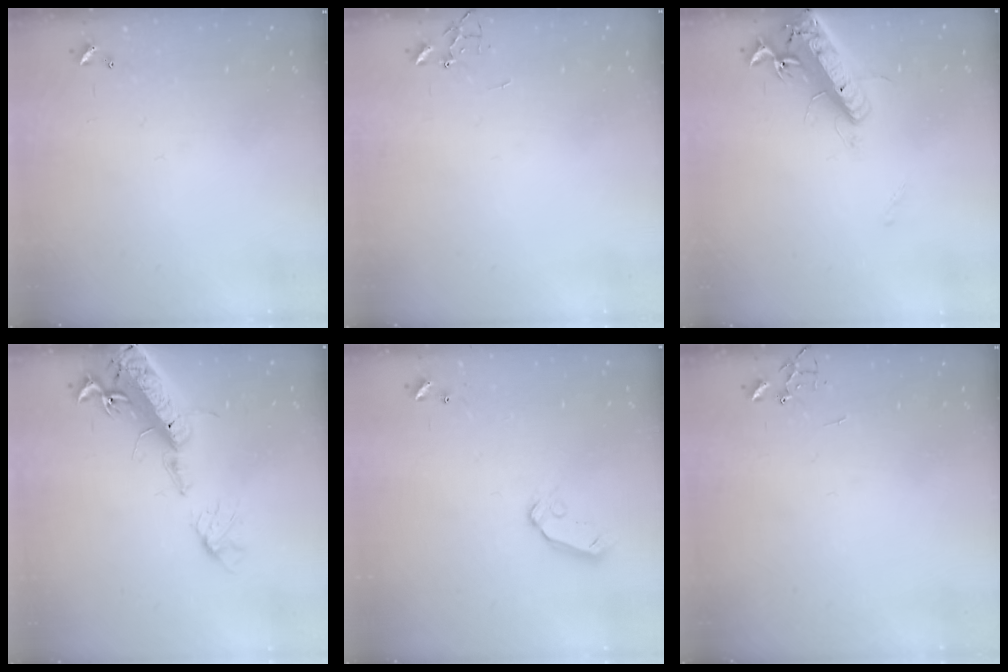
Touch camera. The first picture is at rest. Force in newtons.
{"total": 0.0}
{"total": 18.1, "press": 17.7, "slide": 3.9}
{"total": 20.3, "press": 19.8, "slide": 4.4}
{"total": 7.1, "press": 7.1, "slide": 0.8}
{"total": 0.0}